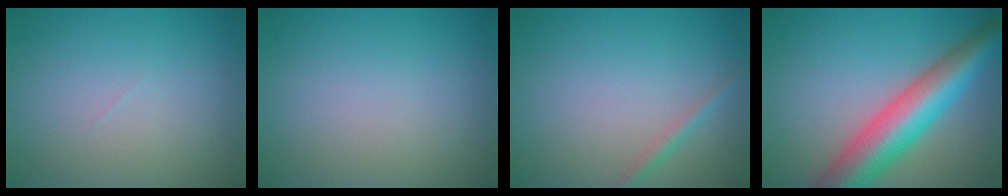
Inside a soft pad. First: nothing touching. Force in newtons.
{"total": 0.0}
{"total": 1.2, "press": 1.2, "slide": 0.0}
{"total": 8.8, "press": 8.8, "slide": 0.4}